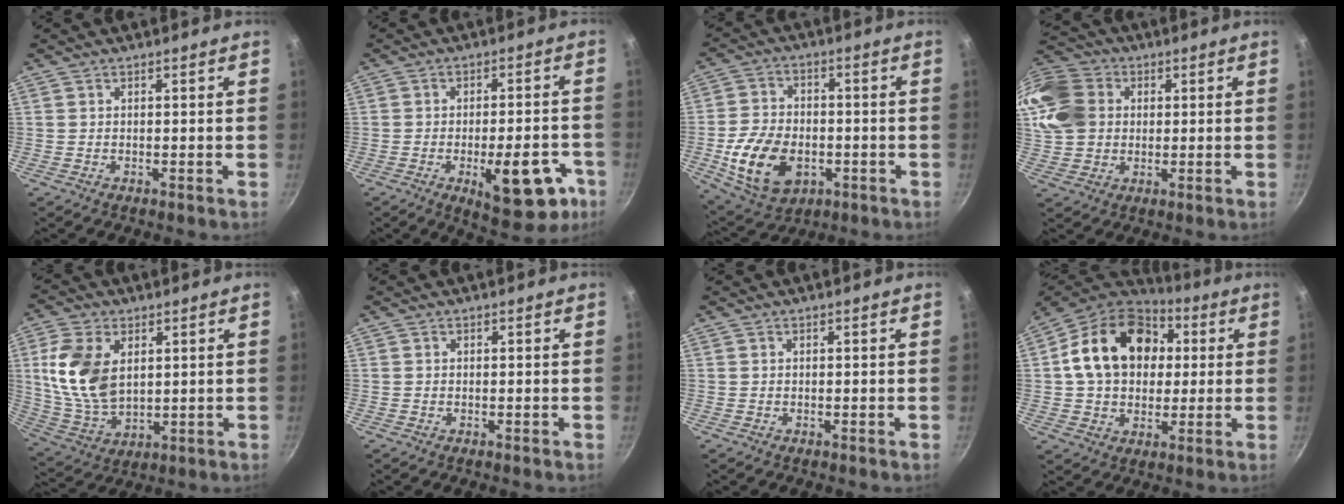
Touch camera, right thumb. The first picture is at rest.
{"total": 15.1, "force": [-5.7, 6.4, 12.4], "torque": [-0.121, 0.020, -0.066]}
{"total": 14.9, "force": [-3.8, 10.1, 10.3], "torque": [-0.175, 0.010, -0.056]}
{"total": 18.9, "force": [3.6, 15.7, 9.8], "torque": [-0.224, 0.029, 0.061]}
{"total": 13.8, "force": [3.3, 8.7, 10.2], "torque": [-0.187, -0.018, 0.075]}
{"total": 0.0}
{"total": 0.0}
{"total": 20.3, "force": [3.8, 15.3, 12.8], "torque": [-0.198, 0.024, 0.054]}